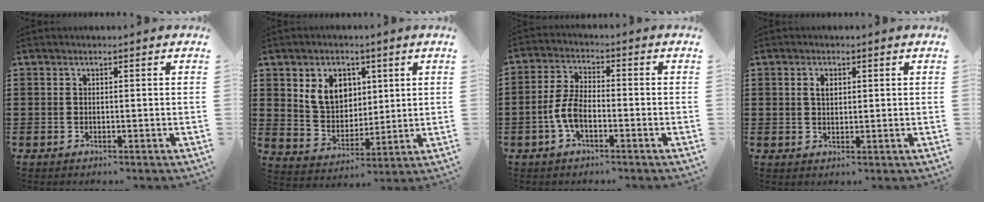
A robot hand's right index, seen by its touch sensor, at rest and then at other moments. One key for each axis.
{"total": 7.1, "fx": 2.9, "fy": 5.5, "fz": 3.3, "tx": -0.082, "ty": 0.015, "tz": 0.055}
{"total": 5.5, "fx": -1.9, "fy": 2.5, "fz": 4.5, "tx": -0.112, "ty": -0.003, "tz": -0.044}
{"total": 1.8, "fx": 0.7, "fy": 0.9, "fz": 1.5, "tx": -0.031, "ty": 0.007, "tz": 0.013}